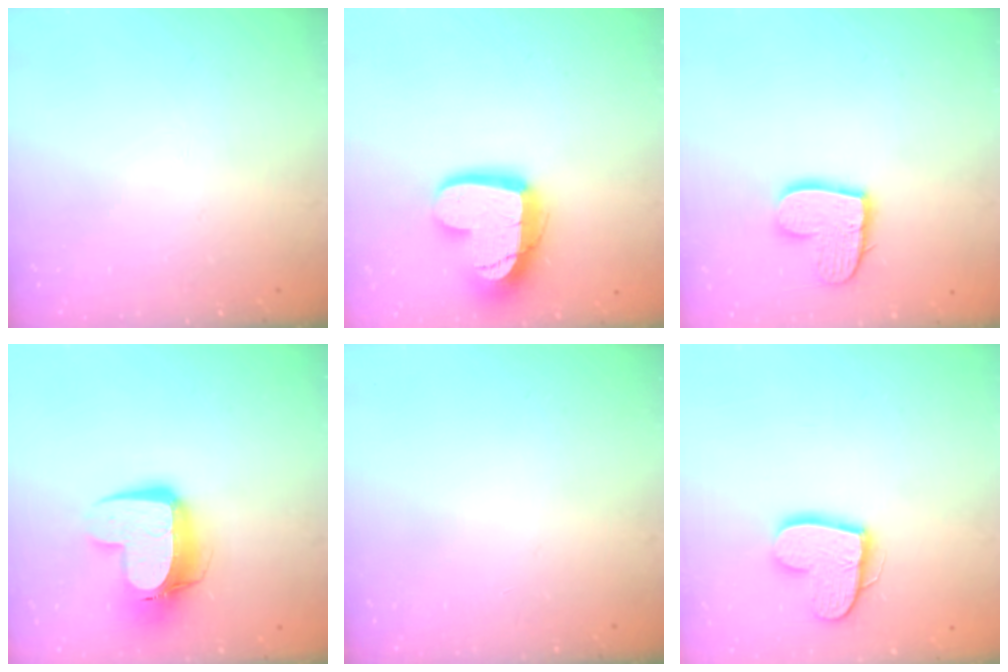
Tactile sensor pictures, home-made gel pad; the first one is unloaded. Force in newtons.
{"total": 16.4, "press": 16.3, "slide": 1.4}
{"total": 12.6, "press": 12.5, "slide": 1.0}
{"total": 13.9, "press": 13.8, "slide": 1.4}
{"total": 0.0}
{"total": 12.9, "press": 12.9, "slide": 1.0}